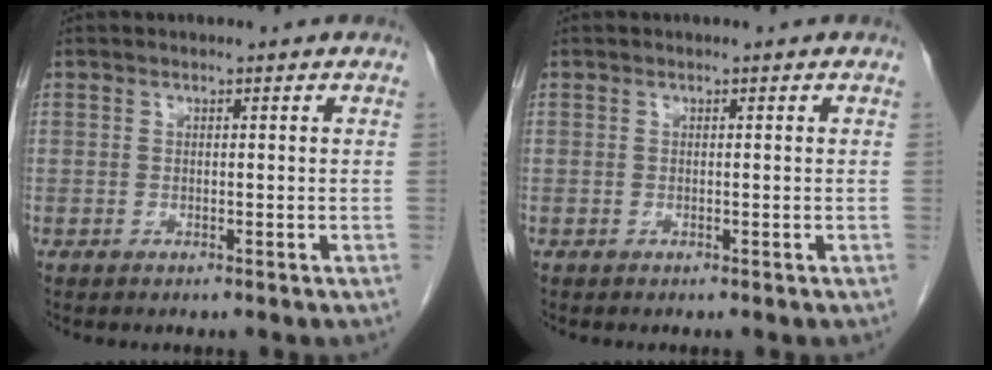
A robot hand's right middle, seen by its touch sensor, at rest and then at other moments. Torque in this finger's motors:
{"motor_torque": [-0.06, -0.40, 0.00, 0.00]}